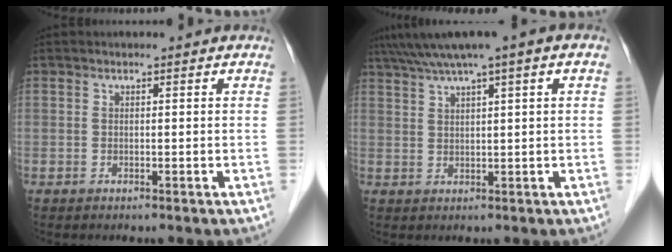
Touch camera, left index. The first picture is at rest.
{"total": 7.8, "force": [4.8, 0.0, 6.2], "torque": [-0.107, 0.043, 0.079]}